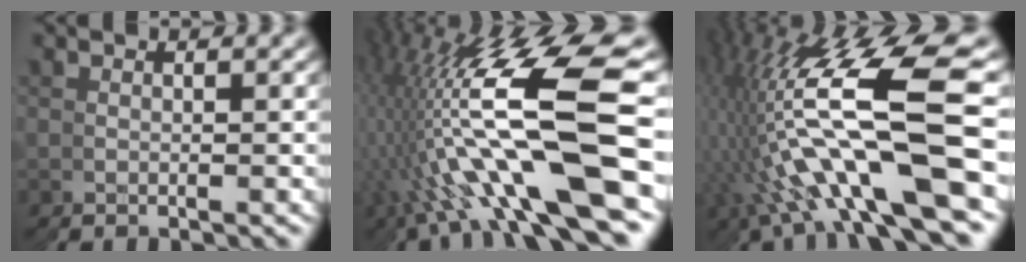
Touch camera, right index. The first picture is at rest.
{"total": 12.6, "force": [1.3, 3.6, 12.0], "torque": [-0.227, 0.020, 0.018]}
{"total": 12.8, "force": [2.3, 4.5, 11.8], "torque": [-0.224, 0.018, 0.033]}